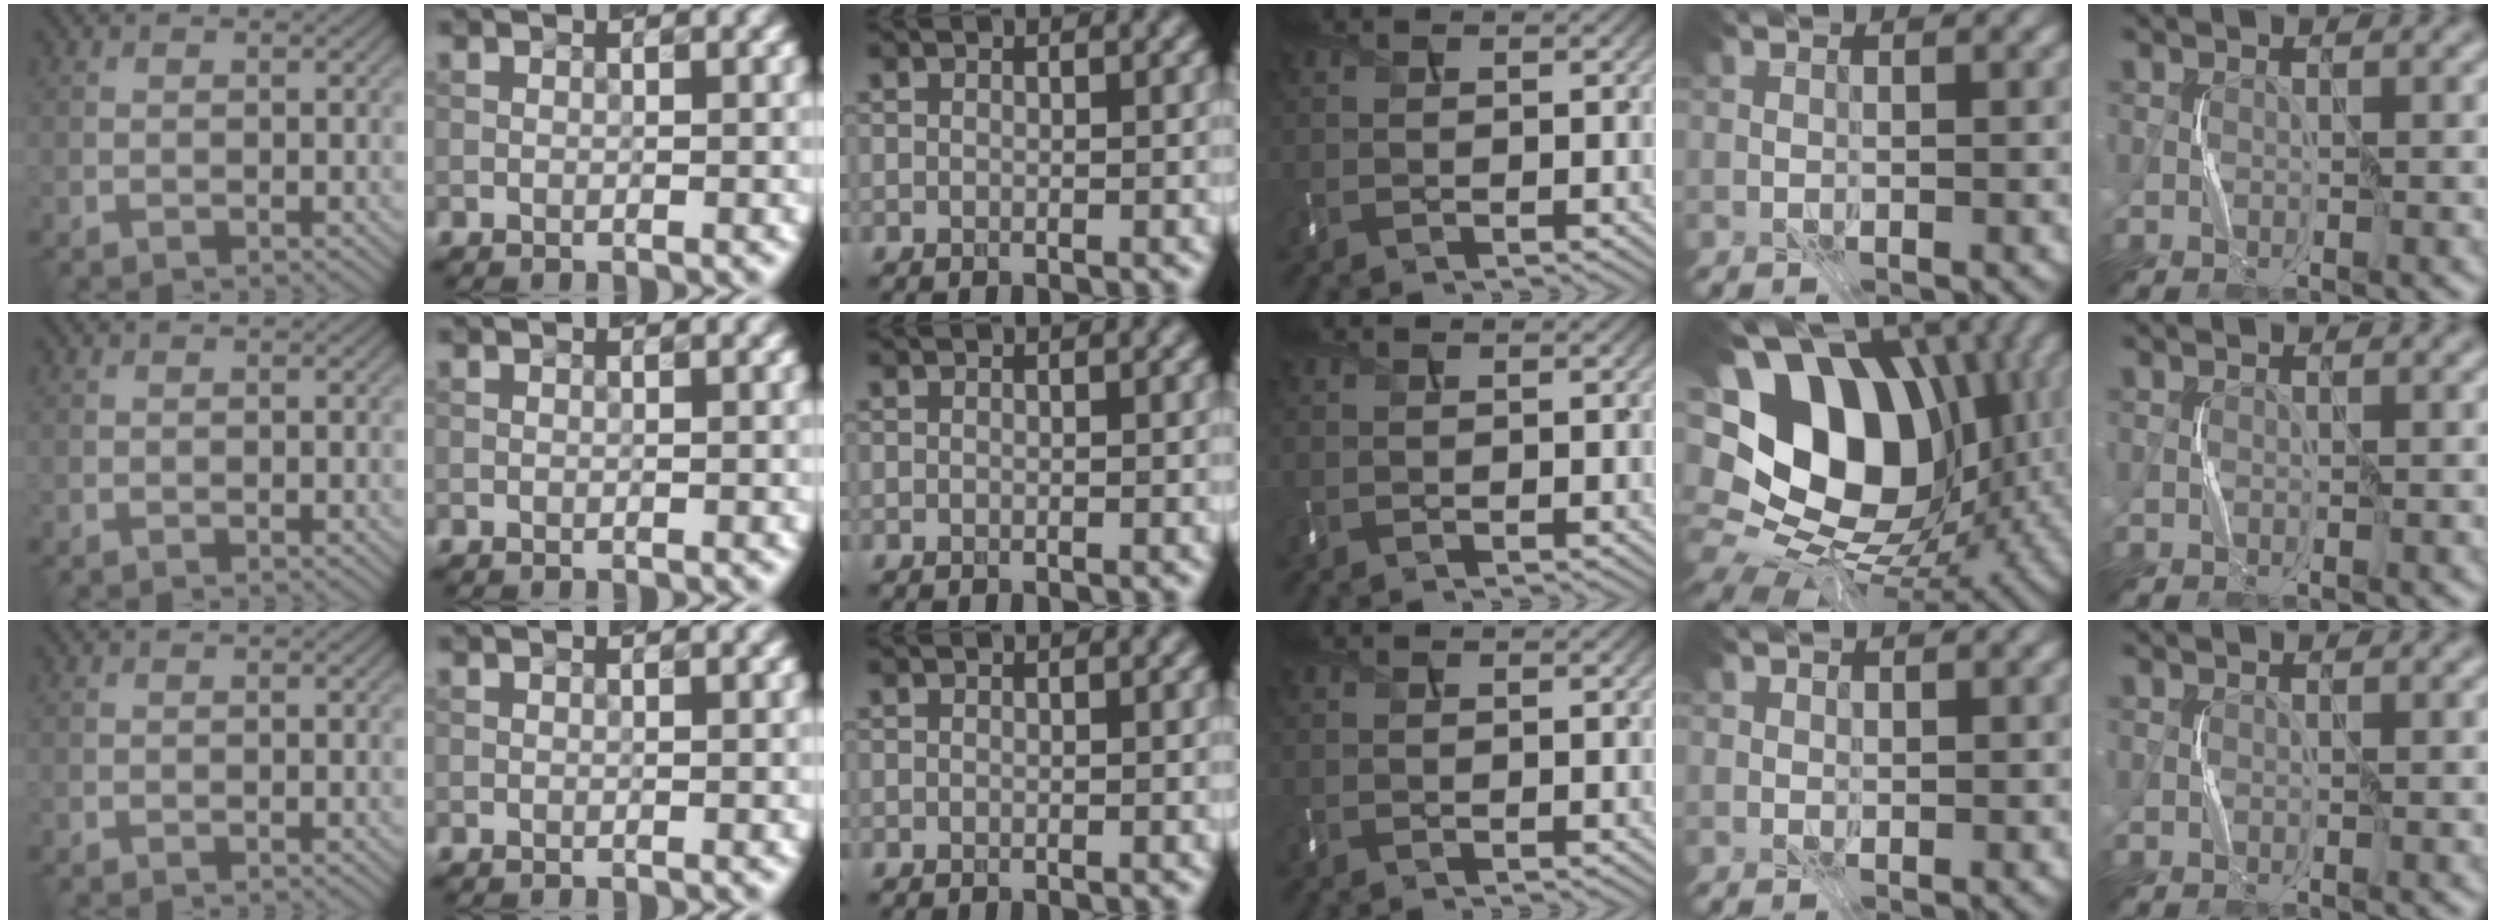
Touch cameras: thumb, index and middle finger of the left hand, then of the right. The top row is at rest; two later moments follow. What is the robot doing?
{"motion": "press", "object": "mouse"}